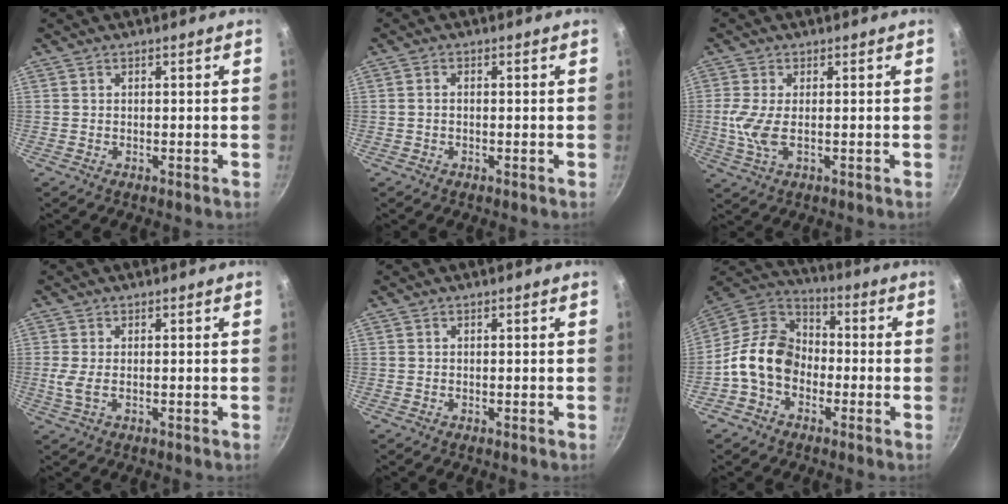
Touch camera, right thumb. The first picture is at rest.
{"total": 1.1, "force": [-0.2, 0.7, 0.8], "torque": [-0.016, 0.007, -0.004]}
{"total": 5.3, "force": [-0.2, 2.1, 4.9], "torque": [-0.116, -0.004, -0.005]}
{"total": 2.8, "force": [-0.1, 1.2, 2.5], "torque": [-0.059, -0.002, 0.000]}
{"total": 0.0}
{"total": 13.0, "force": [-3.3, 9.8, 7.8], "torque": [-0.101, 0.041, -0.084]}